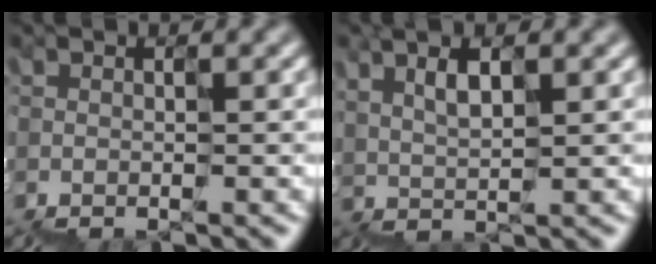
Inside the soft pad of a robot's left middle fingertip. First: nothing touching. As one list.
[{"total": 2.4, "force": [2.3, 0.1, 0.7], "torque": [0.002, 0.014, 0.051]}]